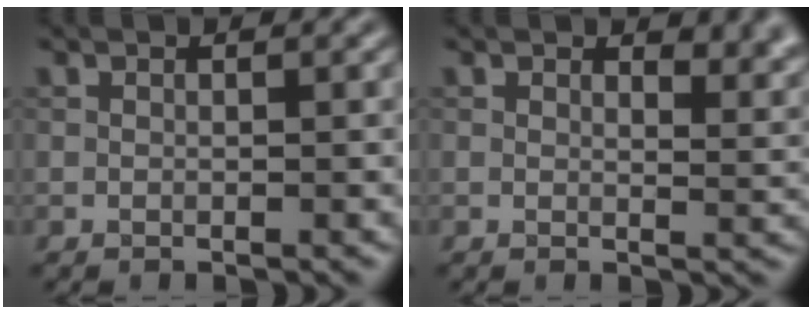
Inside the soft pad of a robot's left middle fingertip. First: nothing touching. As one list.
[{"total": 3.0, "force": [2.2, 1.2, 1.6], "torque": [-0.021, -0.005, 0.028]}]